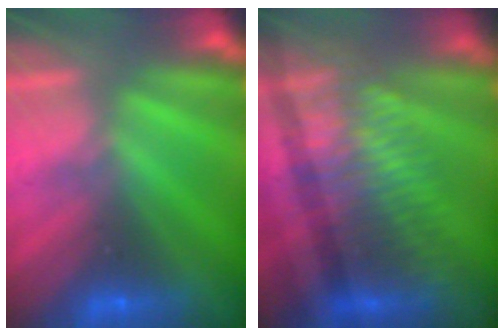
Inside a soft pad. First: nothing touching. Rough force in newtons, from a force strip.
{"total": 3.3}